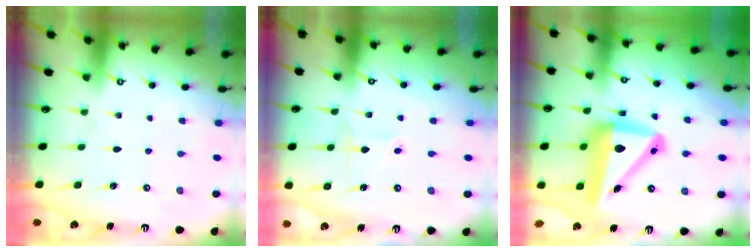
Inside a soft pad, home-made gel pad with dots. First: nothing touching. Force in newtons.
{"total": 2.6, "press": 2.5, "slide": 0.9}
{"total": 15.2, "press": 14.9, "slide": 3.1}